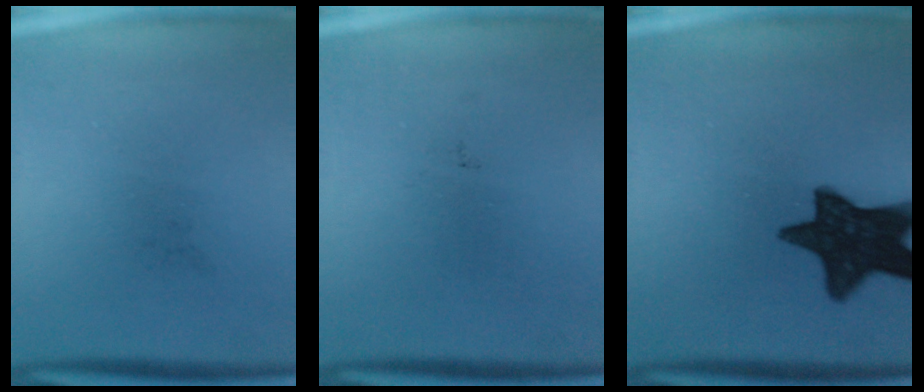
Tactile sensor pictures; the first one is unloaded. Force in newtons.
{"total": 0.0}
{"total": 14.4}